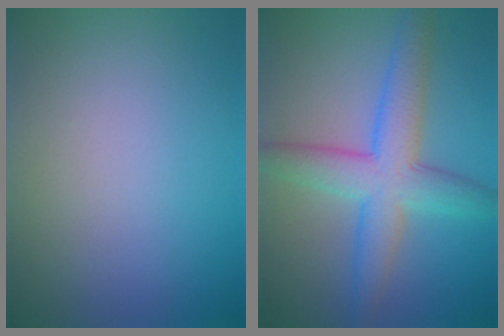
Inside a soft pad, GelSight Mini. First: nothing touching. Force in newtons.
{"total": 6.3, "press": 6.3, "slide": 0.1}